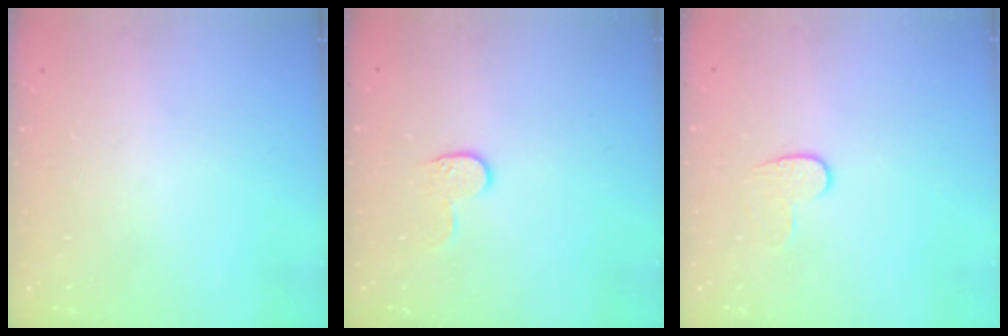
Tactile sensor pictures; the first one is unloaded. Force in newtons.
{"total": 5.8, "press": 5.8, "slide": 0.6}
{"total": 6.8, "press": 6.8, "slide": 0.6}